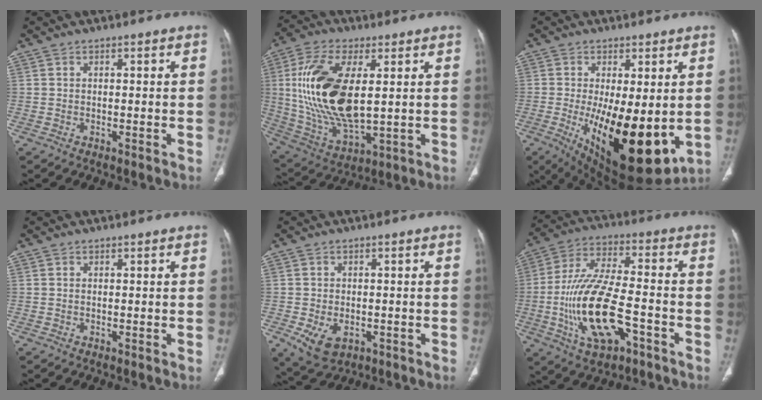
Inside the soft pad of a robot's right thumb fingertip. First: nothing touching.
{"total": 21.0, "force": [2.9, 9.9, 18.3], "torque": [-0.374, -0.019, 0.063]}
{"total": 20.3, "force": [-3.4, 8.1, 18.3], "torque": [-0.268, -0.037, -0.024]}
{"total": 0.0}
{"total": 6.6, "force": [-2.2, 4.3, 4.5], "torque": [-0.077, 0.000, -0.025]}
{"total": 18.5, "force": [-5.7, 7.8, 15.8], "torque": [-0.314, 0.031, -0.095]}